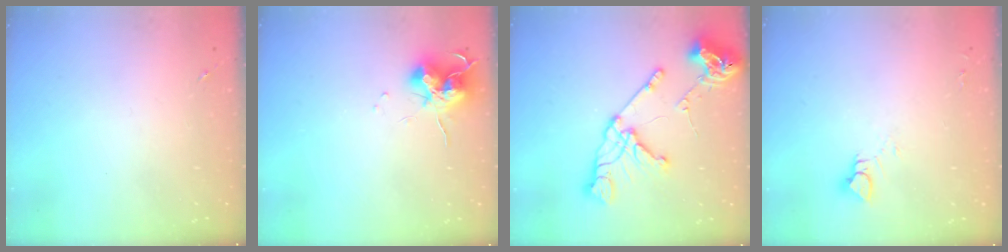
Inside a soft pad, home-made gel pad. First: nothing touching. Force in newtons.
{"total": 12.2, "press": 12.1, "slide": 1.3}
{"total": 18.8, "press": 18.7, "slide": 1.7}
{"total": 4.6, "press": 4.5, "slide": 0.5}